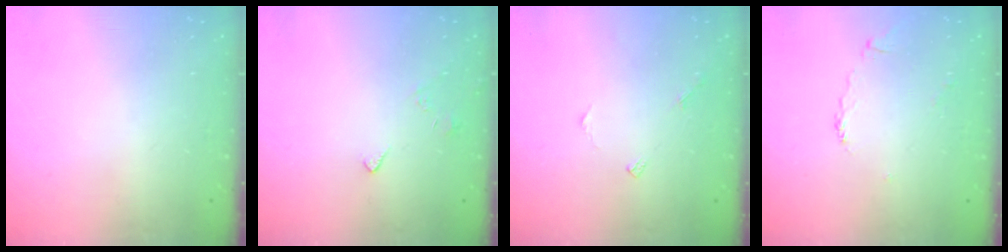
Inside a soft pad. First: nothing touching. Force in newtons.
{"total": 2.7, "press": 2.6, "slide": 0.4}
{"total": 3.3, "press": 3.3, "slide": 0.3}
{"total": 2.3, "press": 2.2, "slide": 0.7}